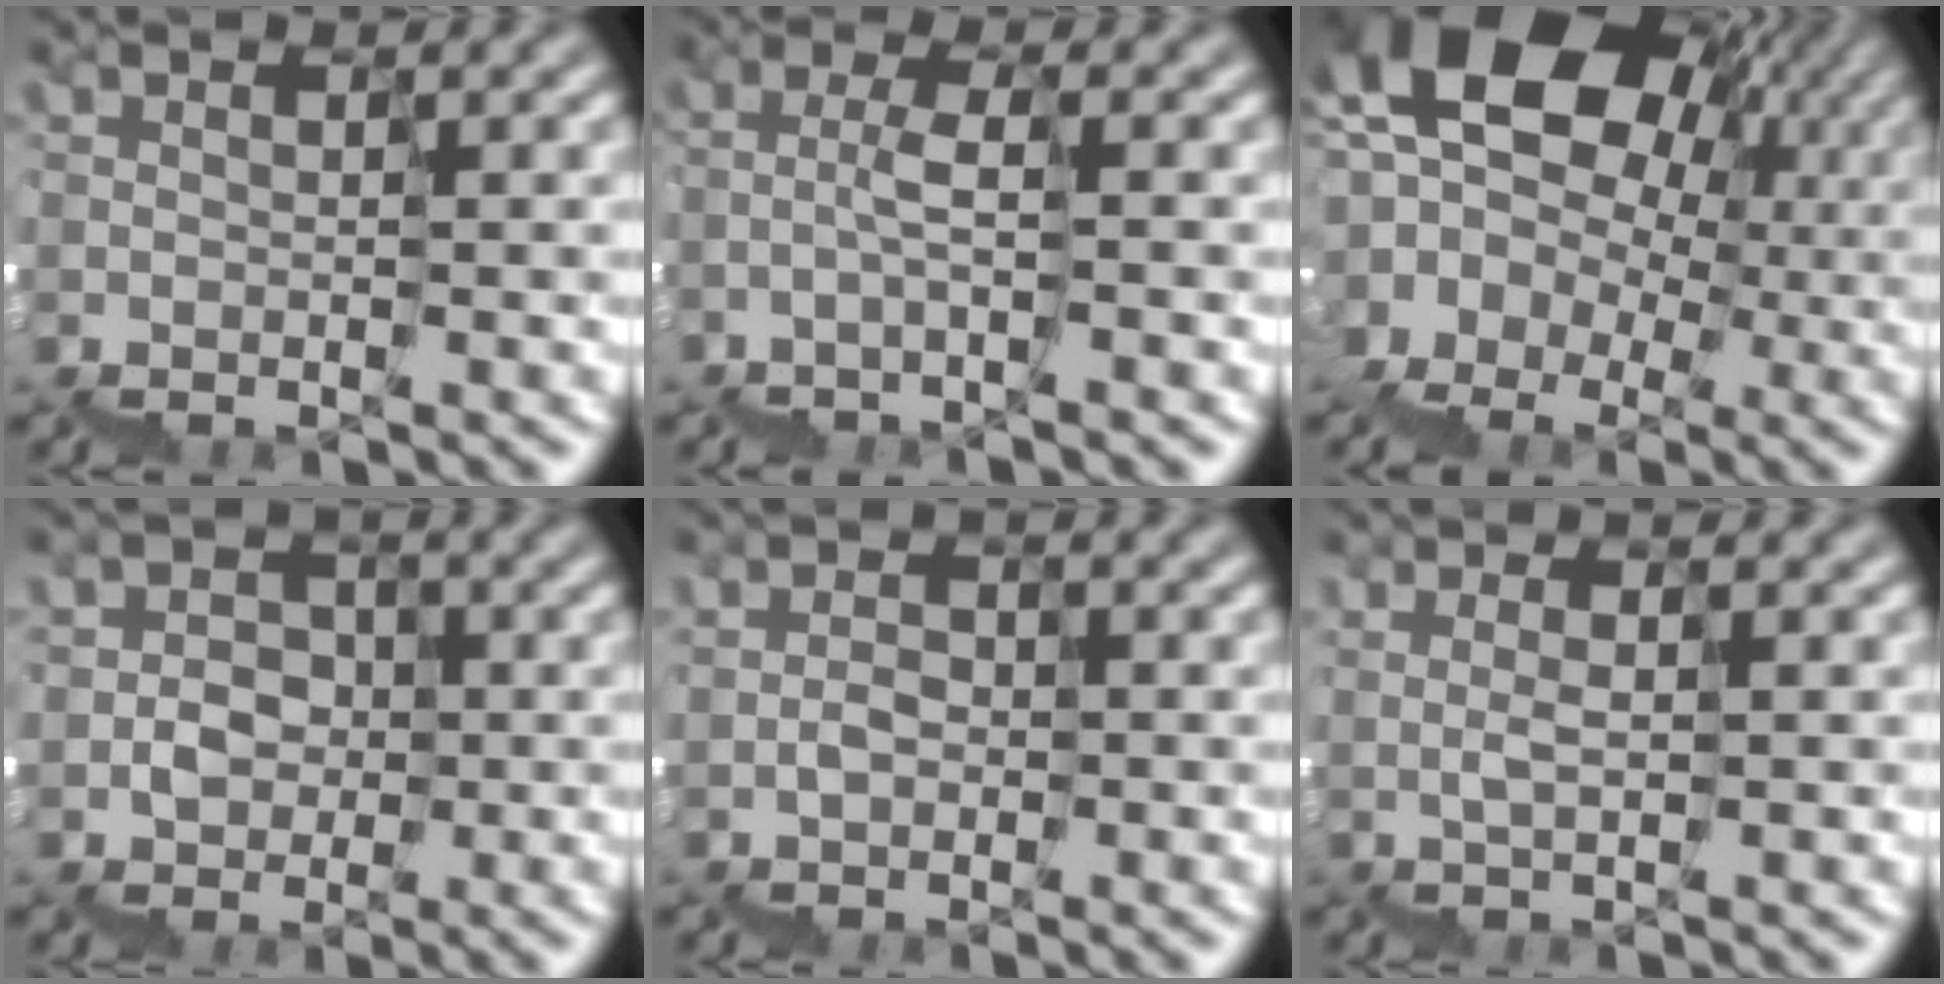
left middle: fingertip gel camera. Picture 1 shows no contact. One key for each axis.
{"total": 2.0, "fx": -0.6, "fy": 0.7, "fz": 1.8, "tx": -0.030, "ty": 0.022, "tz": -0.016}
{"total": 14.0, "fx": 4.7, "fy": 10.3, "fz": 8.2, "tx": -0.141, "ty": 0.029, "tz": 0.099}
{"total": 2.4, "fx": 0.3, "fy": 2.4, "fz": 0.2, "tx": 0.005, "ty": 0.013, "tz": 0.005}
{"total": 0.9, "fx": 0.6, "fy": 0.5, "fz": -0.5, "tx": 0.014, "ty": 0.013, "tz": 0.012}
{"total": 1.7, "fx": 1.6, "fy": -0.3, "fz": -0.2, "tx": 0.003, "ty": 0.005, "tz": 0.038}